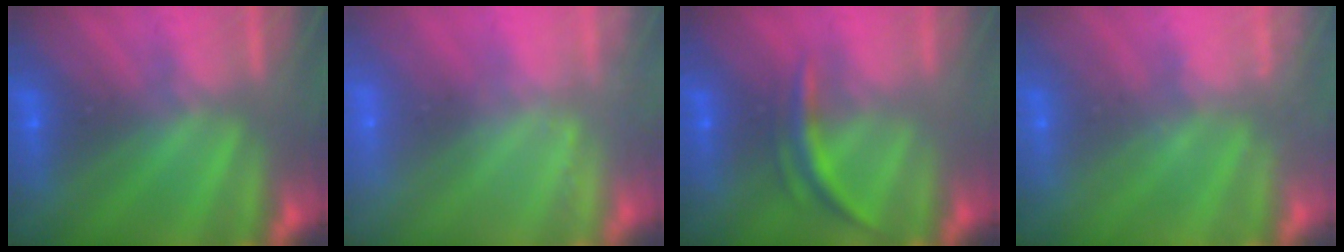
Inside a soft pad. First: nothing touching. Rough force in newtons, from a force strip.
{"total": 2.6}
{"total": 3.7}
{"total": 2.4}